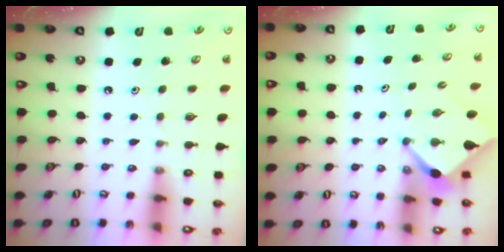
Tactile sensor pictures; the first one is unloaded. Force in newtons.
{"total": 2.4, "press": 2.4, "slide": 0.2}